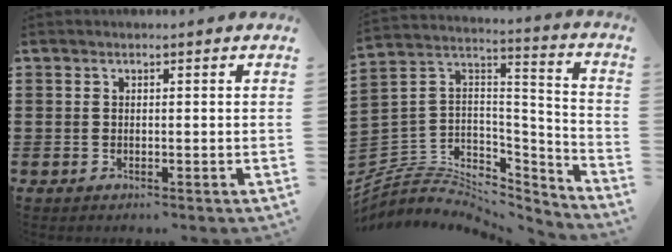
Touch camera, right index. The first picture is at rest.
{"total": 5.1, "force": [-3.6, 3.5, 1.2], "torque": [-0.049, -0.017, -0.075]}